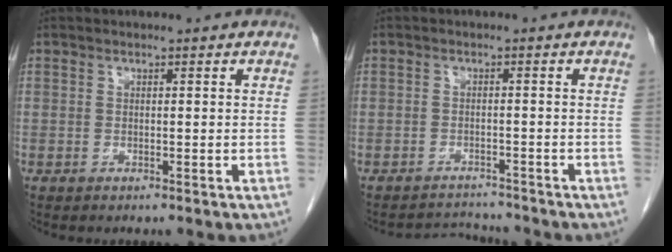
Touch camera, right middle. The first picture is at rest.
{"total": 3.4, "force": [-3.2, 0.3, -1.1], "torque": [0.013, -0.004, -0.049]}